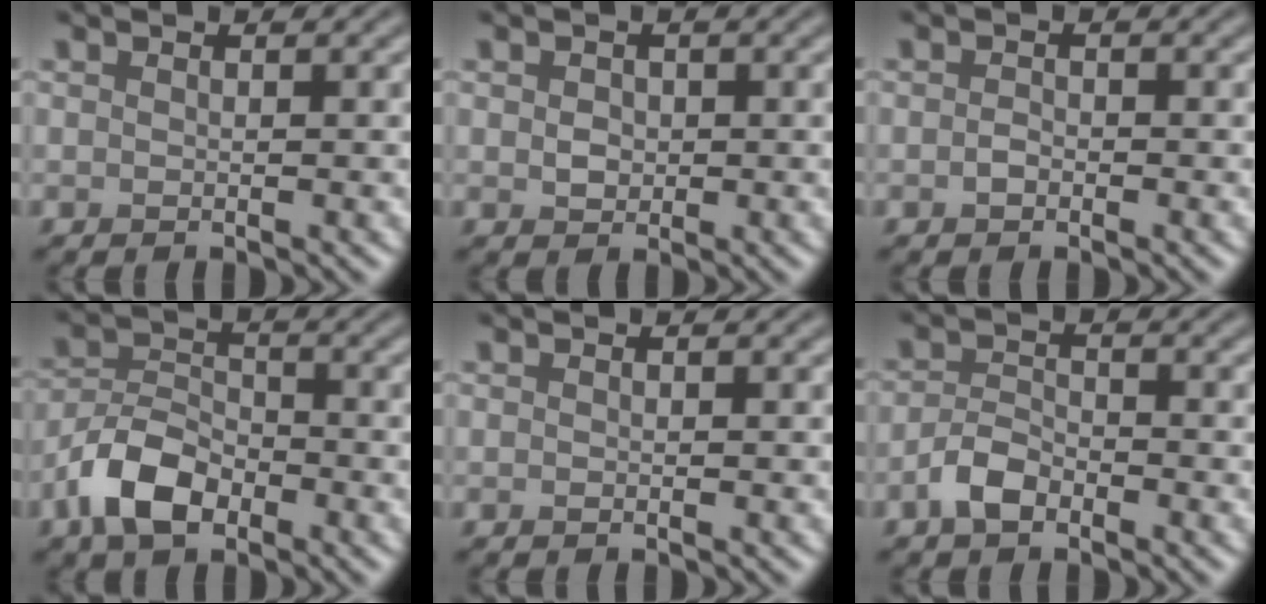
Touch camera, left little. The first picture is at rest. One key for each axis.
{"total": 1.4, "fx": 0.2, "fy": 1.2, "fz": 0.7, "tx": -0.014, "ty": -0.002, "tz": 0.002}
{"total": 0.8, "fx": -0.3, "fy": 0.6, "fz": 0.5, "tx": -0.012, "ty": -0.001, "tz": -0.008}
{"total": 5.5, "fx": -3.0, "fy": 3.1, "fz": 3.4, "tx": -0.063, "ty": 0.002, "tz": -0.066}
{"total": 0.0}
{"total": 2.6, "fx": -1.6, "fy": 1.3, "fz": 1.5, "tx": -0.032, "ty": 0.005, "tz": -0.037}